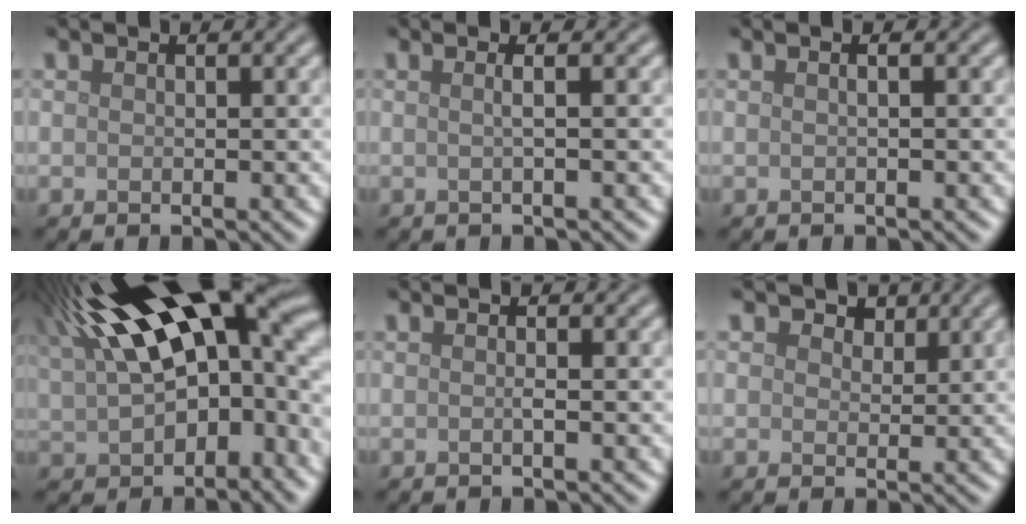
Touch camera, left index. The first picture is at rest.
{"total": 1.9, "force": [0.3, 0.7, 1.7], "torque": [-0.014, -0.001, -0.015]}
{"total": 1.1, "force": [0.2, 0.4, 1.0], "torque": [-0.009, -0.002, -0.006]}
{"total": 20.0, "force": [6.2, 10.3, 16.0], "torque": [-0.252, 0.022, 0.125]}
{"total": 0.8, "force": [-0.1, 0.1, 0.8], "torque": [-0.013, -0.001, -0.005]}
{"total": 3.2, "force": [2.1, 2.1, 1.4], "torque": [-0.028, -0.003, 0.020]}